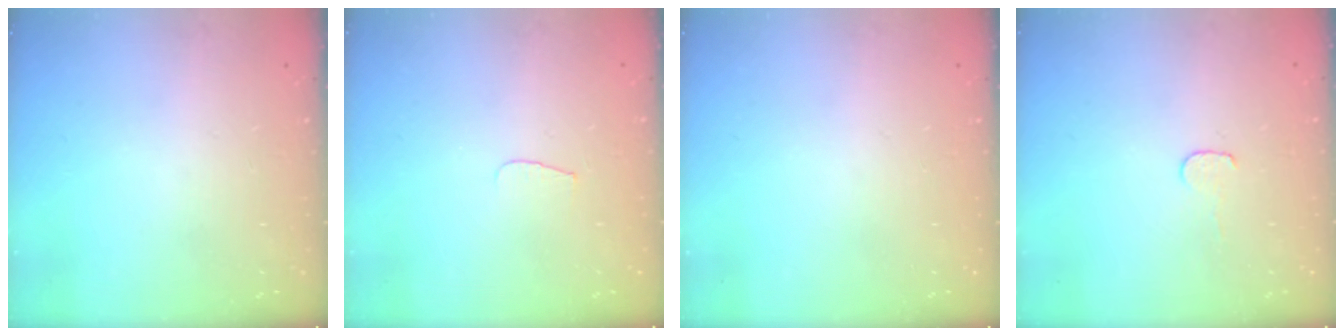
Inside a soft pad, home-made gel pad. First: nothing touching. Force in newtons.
{"total": 3.6, "press": 3.6, "slide": 0.4}
{"total": 0.0}
{"total": 3.5, "press": 3.5, "slide": 0.4}